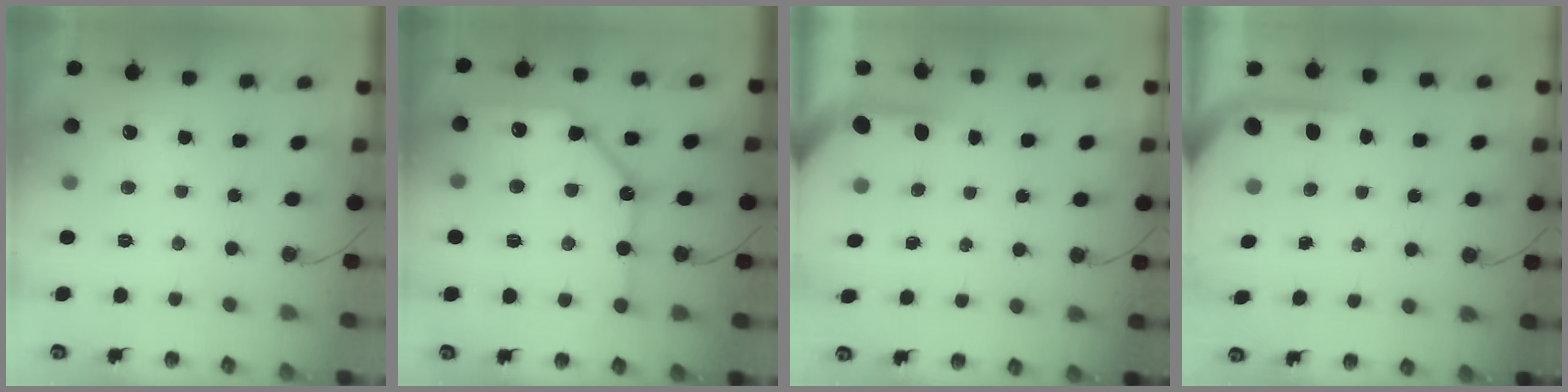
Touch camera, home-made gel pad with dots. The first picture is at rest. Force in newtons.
{"total": 16.3, "press": 16.2, "slide": 1.8}
{"total": 3.8, "press": 3.8, "slide": 0.4}
{"total": 4.9, "press": 4.9, "slide": 0.3}